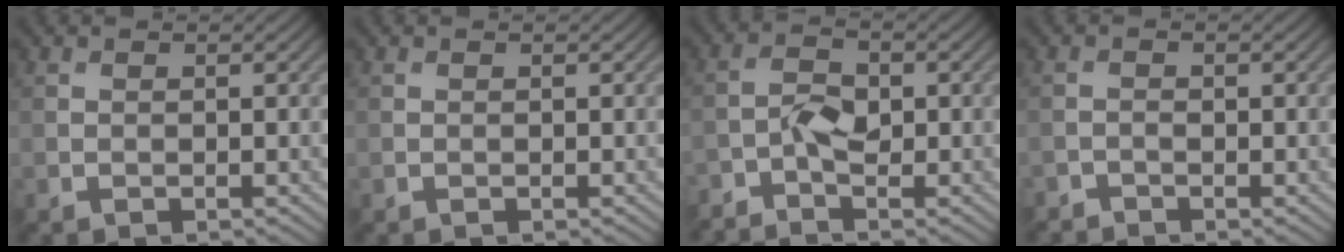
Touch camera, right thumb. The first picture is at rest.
{"total": 0.0}
{"total": 2.9, "force": [-2.0, 1.1, 1.8], "torque": [-0.039, 0.004, -0.049]}
{"total": 1.2, "force": [-1.1, 0.4, 0.1], "torque": [-0.002, 0.000, -0.026]}